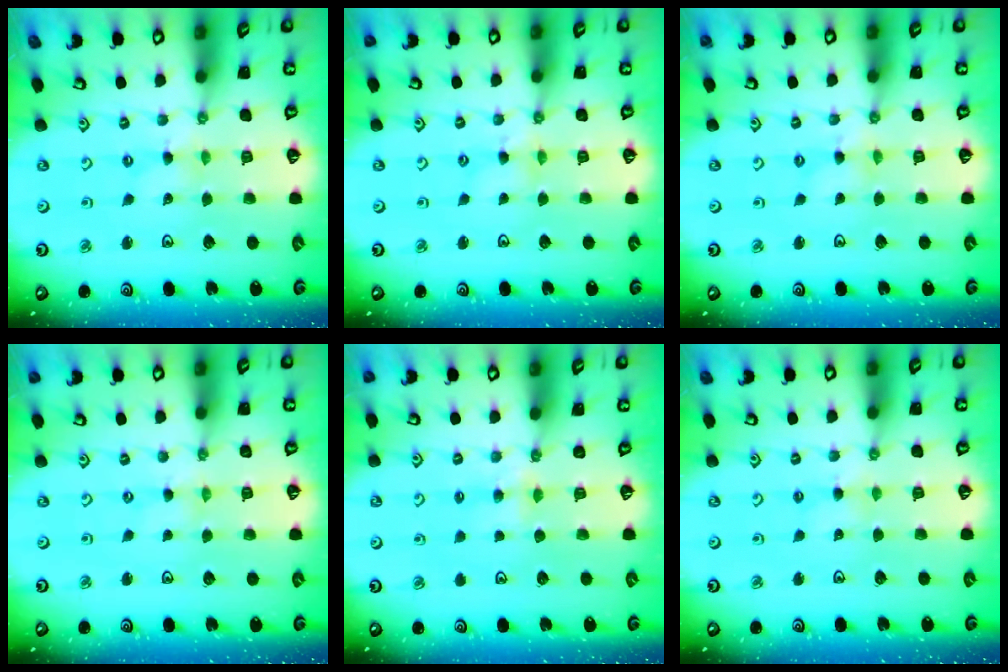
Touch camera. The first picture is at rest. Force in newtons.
{"total": 2.9, "press": 2.9, "slide": 0.4}
{"total": 1.6, "press": 1.6, "slide": 0.2}
{"total": 0.0}
{"total": 3.8, "press": 3.8, "slide": 0.6}
{"total": 2.2, "press": 2.1, "slide": 0.4}